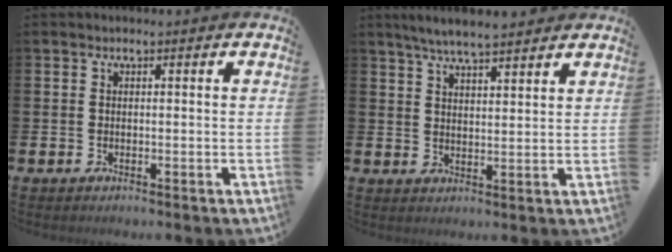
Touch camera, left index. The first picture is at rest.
{"total": 5.4, "force": [5.1, 0.3, 1.7], "torque": [-0.037, -0.018, 0.091]}